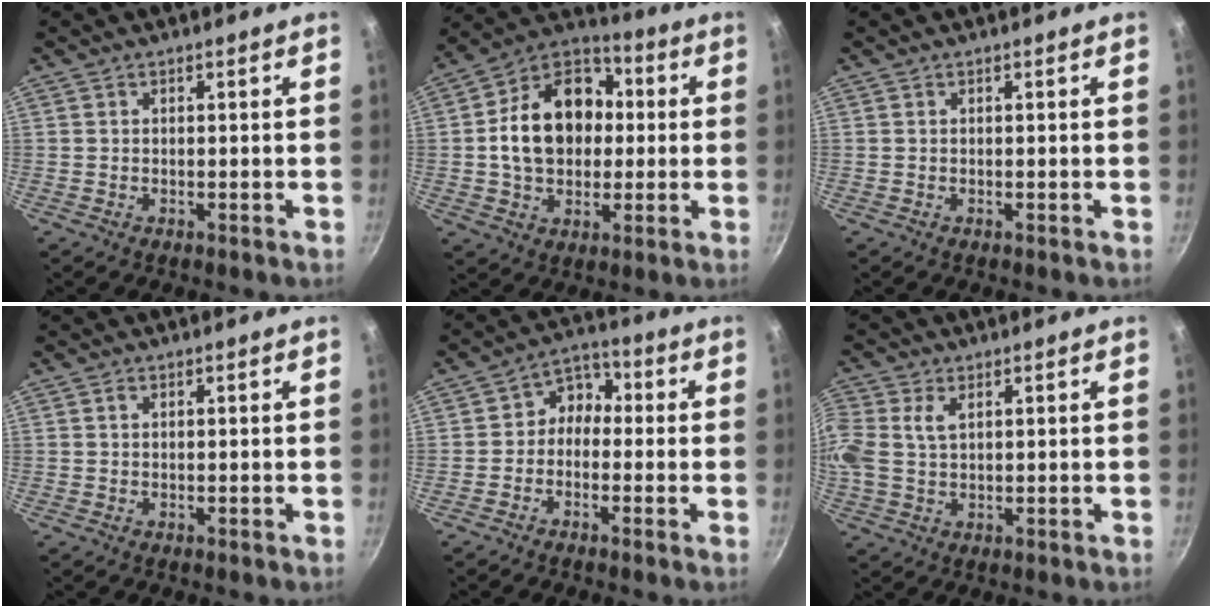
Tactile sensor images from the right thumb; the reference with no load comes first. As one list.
[{"total": 18.3, "force": [0.9, 13.8, 12.0], "torque": [-0.171, 0.035, 0.003]}, {"total": 0.0}, {"total": 0.6, "force": [0.3, 0.4, 0.4], "torque": [-0.008, 0.002, 0.004]}, {"total": 5.7, "force": [-0.9, 4.7, 3.1], "torque": [-0.013, 0.028, -0.036]}, {"total": 7.7, "force": [2.0, 5.1, 5.4], "torque": [-0.119, 0.012, 0.037]}]